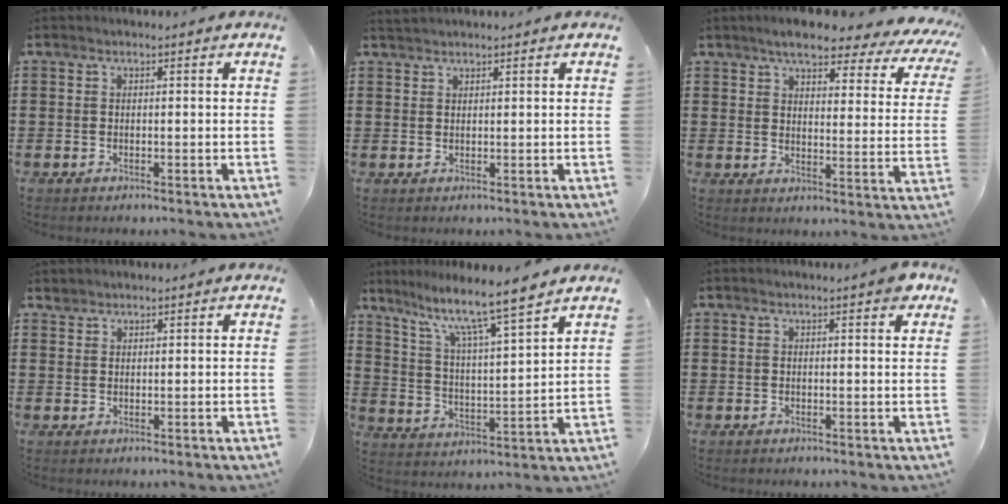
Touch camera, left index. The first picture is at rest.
{"total": 1.3, "force": [1.2, 0.0, 0.3], "torque": [-0.007, 0.001, 0.024]}
{"total": 5.9, "force": [5.1, 1.2, 2.7], "torque": [-0.060, -0.029, 0.081]}
{"total": 1.3, "force": [1.2, 0.4, 0.0], "torque": [-0.004, 0.000, 0.025]}
{"total": 8.9, "force": [7.1, 0.3, 5.3], "torque": [-0.120, -0.045, 0.115]}
{"total": 1.8, "force": [1.3, 0.2, 1.3], "torque": [-0.020, 0.000, 0.021]}